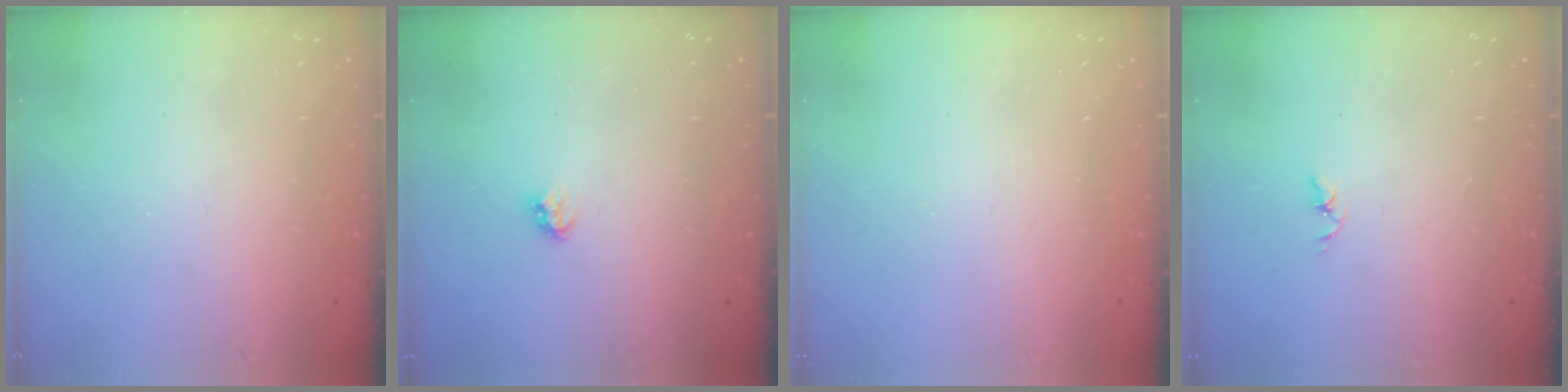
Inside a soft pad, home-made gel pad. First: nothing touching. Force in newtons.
{"total": 2.8, "press": 2.8, "slide": 0.5}
{"total": 0.0}
{"total": 1.8, "press": 1.7, "slide": 0.3}